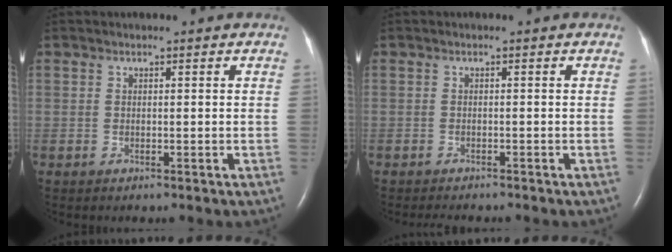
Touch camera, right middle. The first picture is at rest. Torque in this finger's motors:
{"motor_torque": [0.05, -0.05, -0.02, 0.00]}